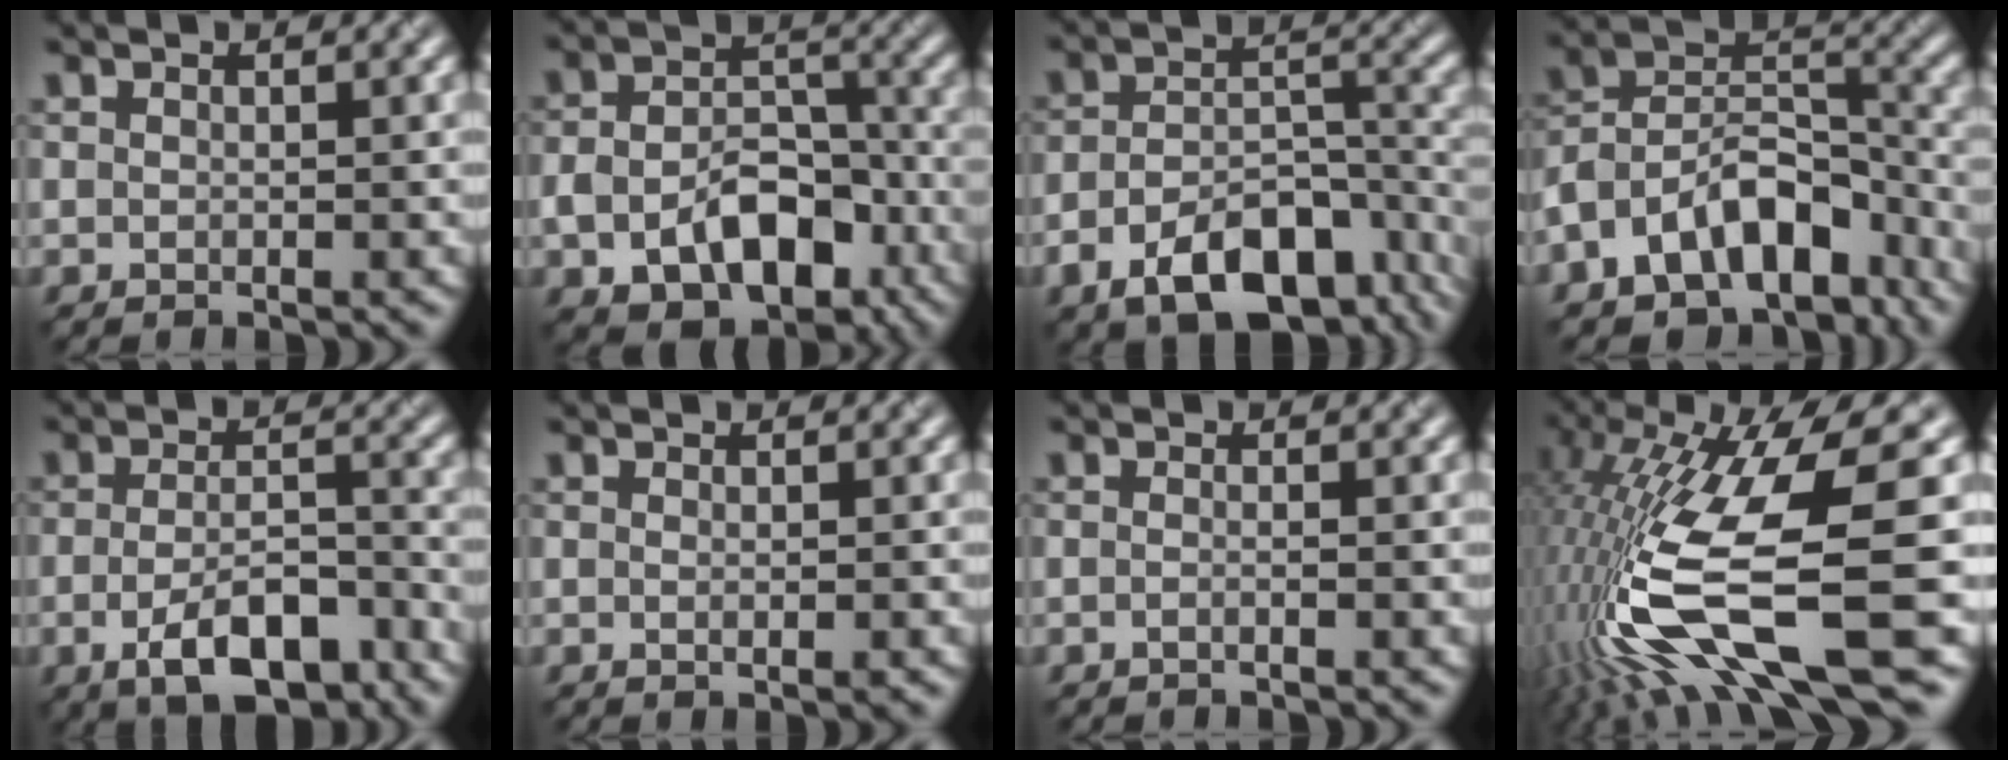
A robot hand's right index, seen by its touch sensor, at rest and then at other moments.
{"total": 9.4, "force": [-4.6, 5.7, 5.9], "torque": [-0.109, -0.007, -0.053]}
{"total": 9.8, "force": [-6.3, 4.6, 6.0], "torque": [-0.105, -0.003, -0.084]}
{"total": 10.8, "force": [-7.2, 5.8, 5.7], "torque": [-0.095, 0.023, -0.128]}
{"total": 6.0, "force": [-3.8, 1.8, 4.4], "torque": [-0.084, 0.002, -0.052]}
{"total": 0.5, "force": [-0.4, -0.2, 0.3], "torque": [-0.006, 0.001, 0.000]}
{"total": 1.2, "force": [-0.8, 0.4, 0.7], "torque": [-0.002, -0.005, -0.023]}
{"total": 14.3, "force": [-5.0, 3.1, 13.0], "torque": [-0.275, 0.003, -0.064]}